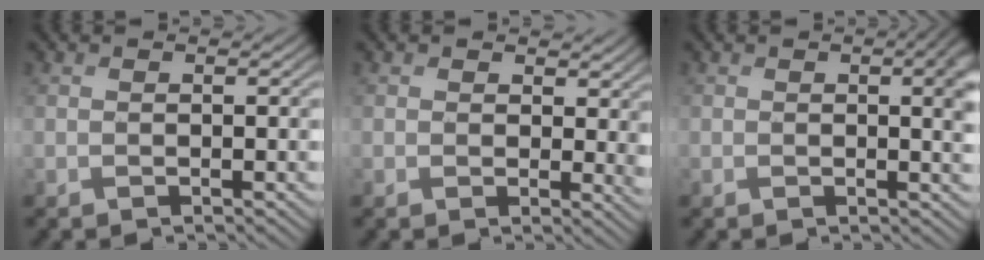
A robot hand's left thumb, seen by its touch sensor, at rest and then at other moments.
{"total": 3.1, "force": [1.4, 2.2, 1.7], "torque": [-0.032, -0.011, 0.021]}
{"total": 3.6, "force": [0.9, 1.0, 3.3], "torque": [-0.044, 0.000, 0.015]}